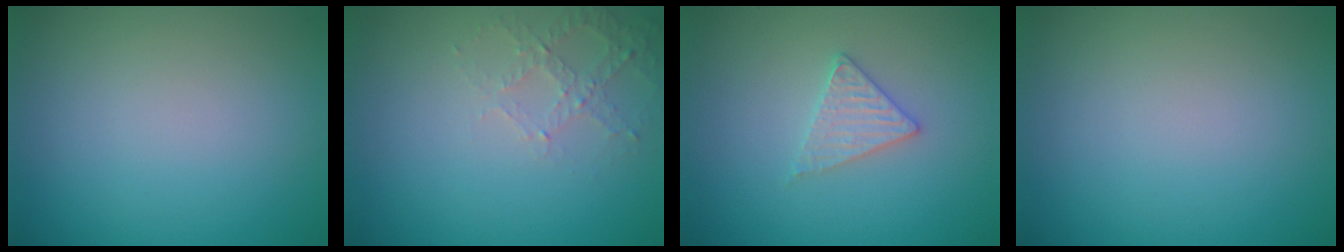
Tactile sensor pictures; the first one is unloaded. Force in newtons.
{"total": 2.2, "press": 2.1, "slide": 0.6}
{"total": 2.1, "press": 2.1, "slide": 0.3}
{"total": 0.0}